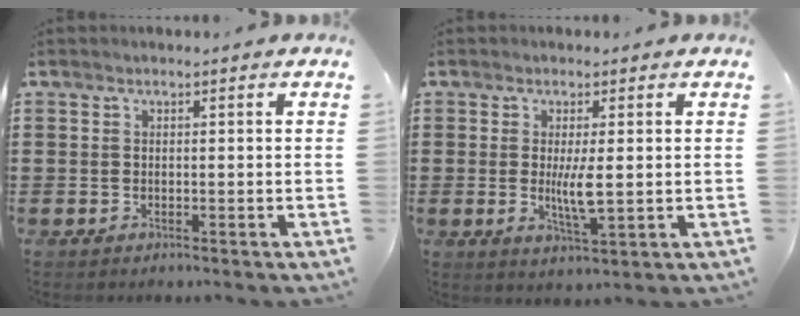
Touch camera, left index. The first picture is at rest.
{"total": 4.9, "force": [0.3, 0.8, 4.8], "torque": [-0.094, -0.005, 0.001]}